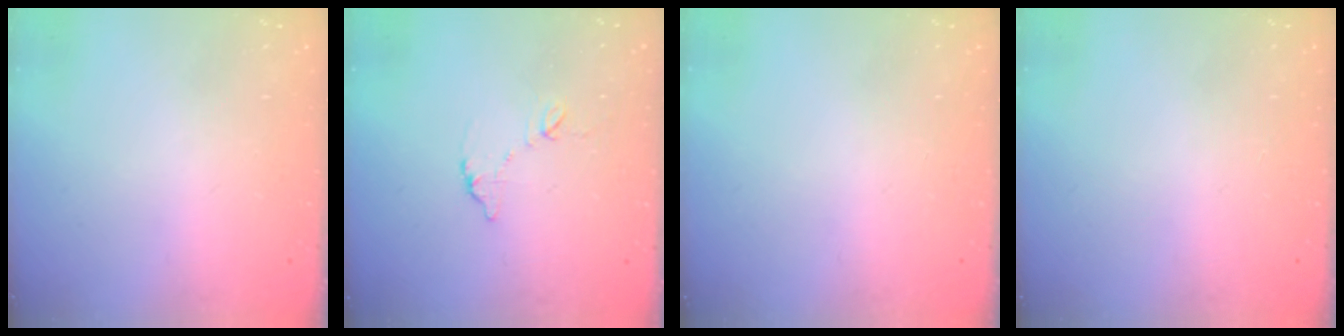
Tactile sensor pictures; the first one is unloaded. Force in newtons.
{"total": 6.7, "press": 6.6, "slide": 0.5}
{"total": 0.0}
{"total": 0.0}